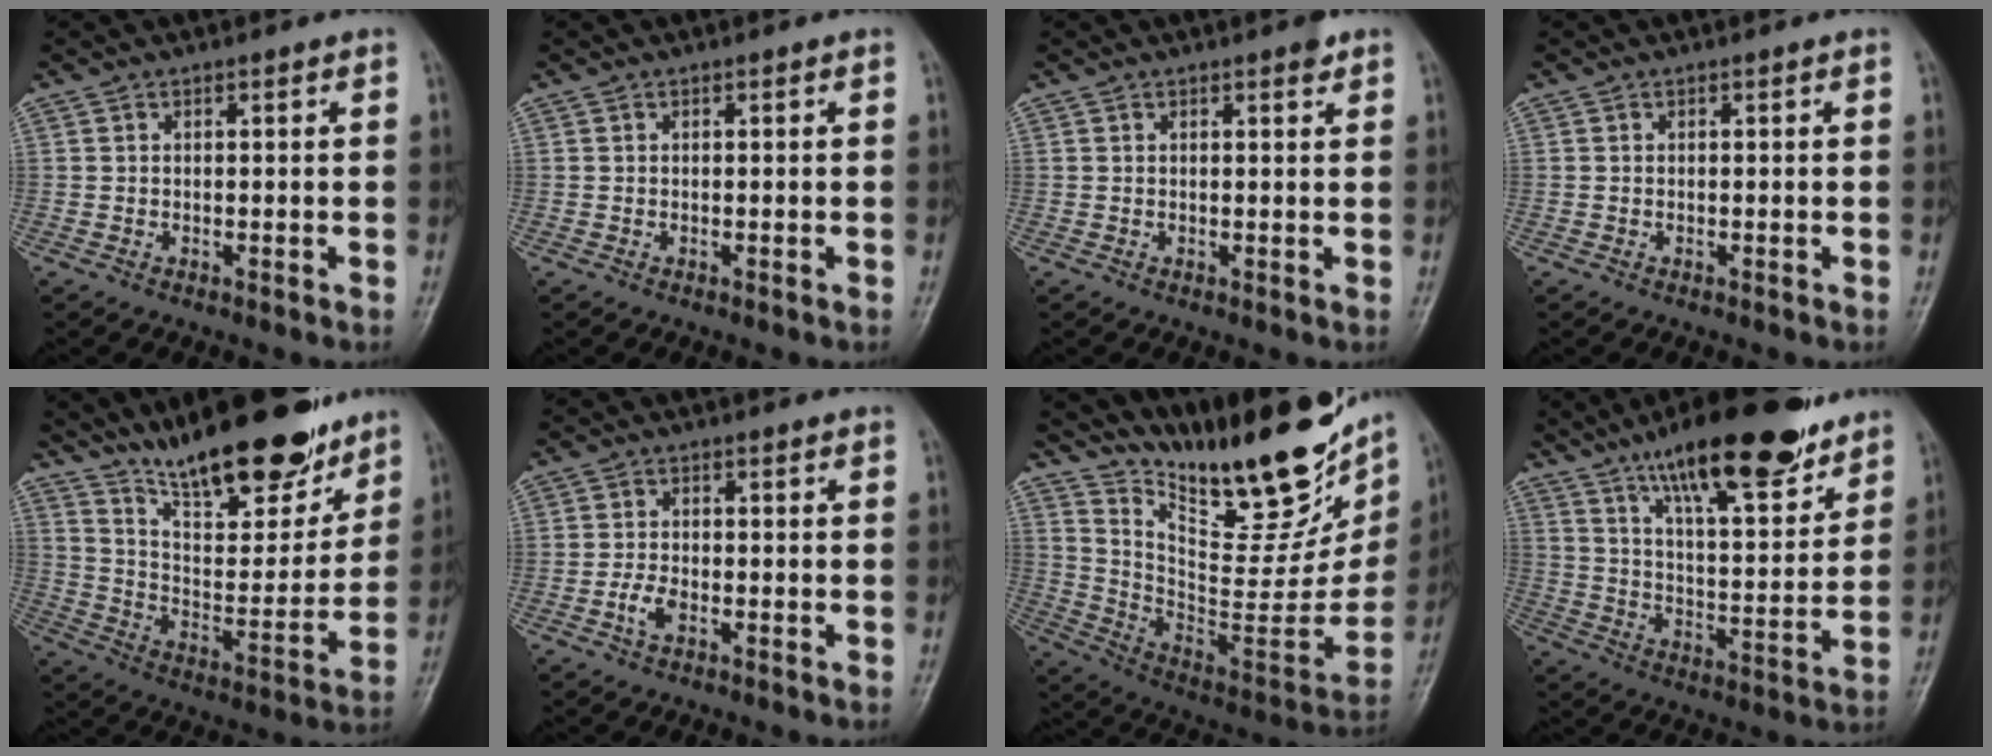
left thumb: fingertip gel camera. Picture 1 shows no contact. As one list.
[{"total": 0.0}, {"total": 1.5, "force": [1.0, 0.5, 1.0], "torque": [-0.011, -0.004, 0.011]}, {"total": 0.0}, {"total": 21.6, "force": [16.2, 6.7, 12.5], "torque": [-0.150, -0.089, 0.271]}, {"total": 3.0, "force": [-1.3, 1.5, 2.2], "torque": [-0.046, 0.008, -0.026]}, {"total": 29.6, "force": [21.0, 9.5, 18.5], "torque": [-0.247, -0.109, 0.330]}, {"total": 21.4, "force": [15.0, 5.7, 14.1], "torque": [-0.189, -0.068, 0.244]}]